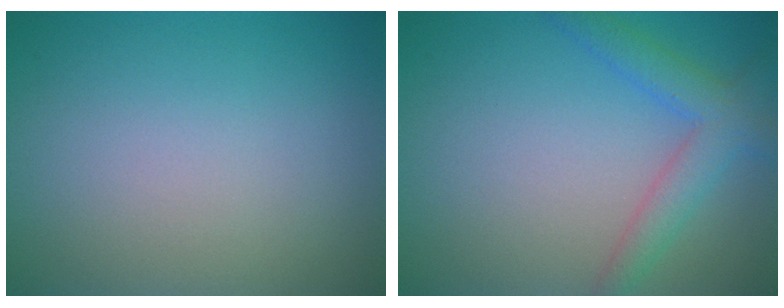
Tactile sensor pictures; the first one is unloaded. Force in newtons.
{"total": 3.6, "press": 3.6, "slide": 0.2}